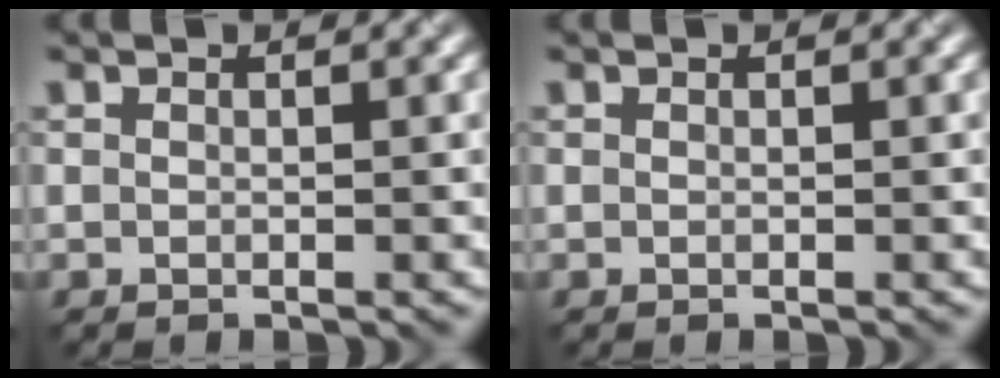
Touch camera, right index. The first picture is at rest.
{"total": 0.0}